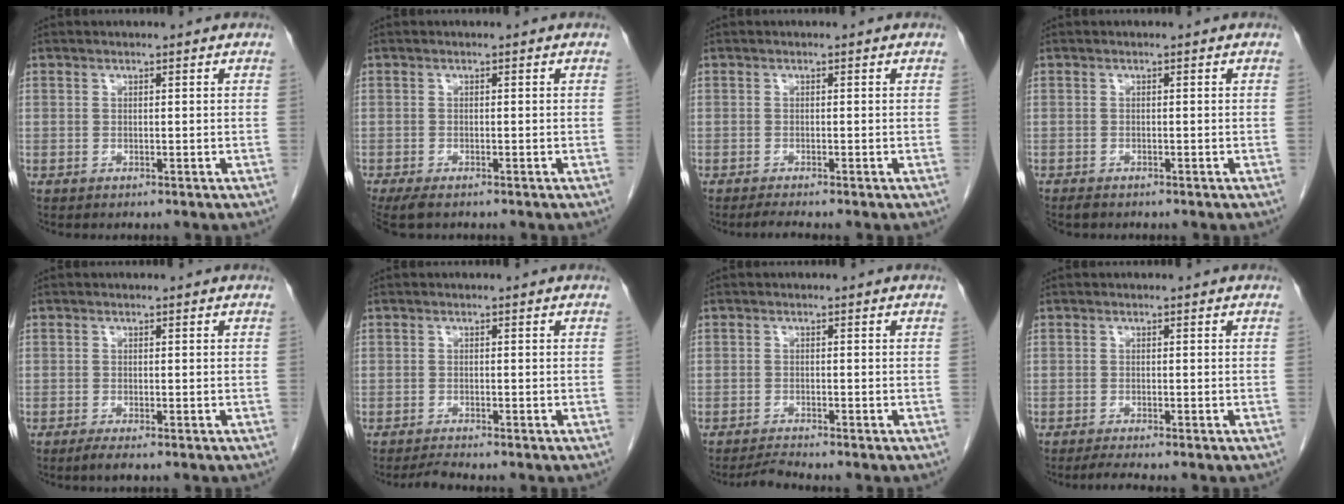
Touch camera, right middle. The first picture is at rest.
{"total": 3.5, "force": [-2.7, 1.1, 2.0], "torque": [-0.038, -0.012, -0.042]}
{"total": 1.5, "force": [-1.3, -0.4, 0.7], "torque": [-0.019, -0.005, -0.025]}
{"total": 1.1, "force": [-1.0, 0.3, 0.4], "torque": [-0.011, -0.003, -0.016]}
{"total": 1.3, "force": [-1.0, 0.1, 0.8], "torque": [-0.022, -0.005, -0.017]}
{"total": 1.2, "force": [-1.2, -0.3, 0.2], "torque": [-0.009, -0.009, -0.022]}
{"total": 1.6, "force": [-1.5, -0.4, 0.0], "torque": [-0.004, -0.013, -0.028]}
{"total": 1.9, "force": [-1.6, -0.4, 1.0], "torque": [-0.026, -0.007, -0.033]}